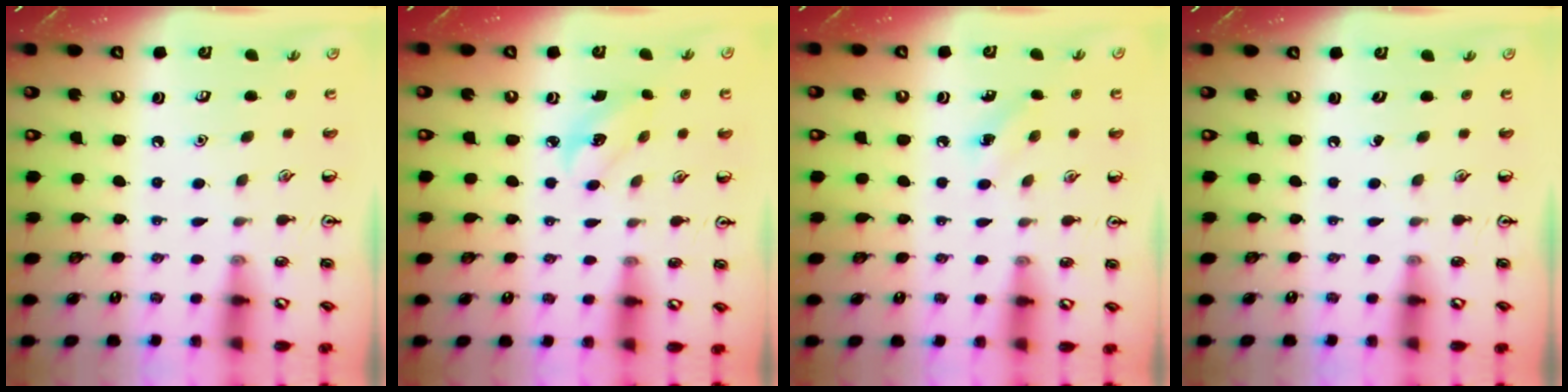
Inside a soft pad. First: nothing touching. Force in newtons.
{"total": 2.7, "press": 2.6, "slide": 0.7}
{"total": 6.7, "press": 6.2, "slide": 2.4}
{"total": 0.0}